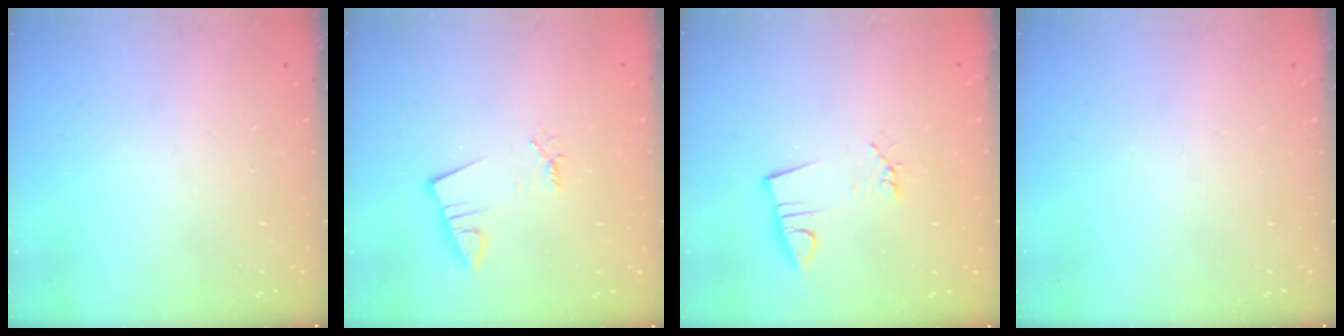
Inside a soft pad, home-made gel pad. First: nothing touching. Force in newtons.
{"total": 2.3, "press": 2.2, "slide": 0.3}
{"total": 3.1, "press": 1.8, "slide": 2.6}
{"total": 0.0}